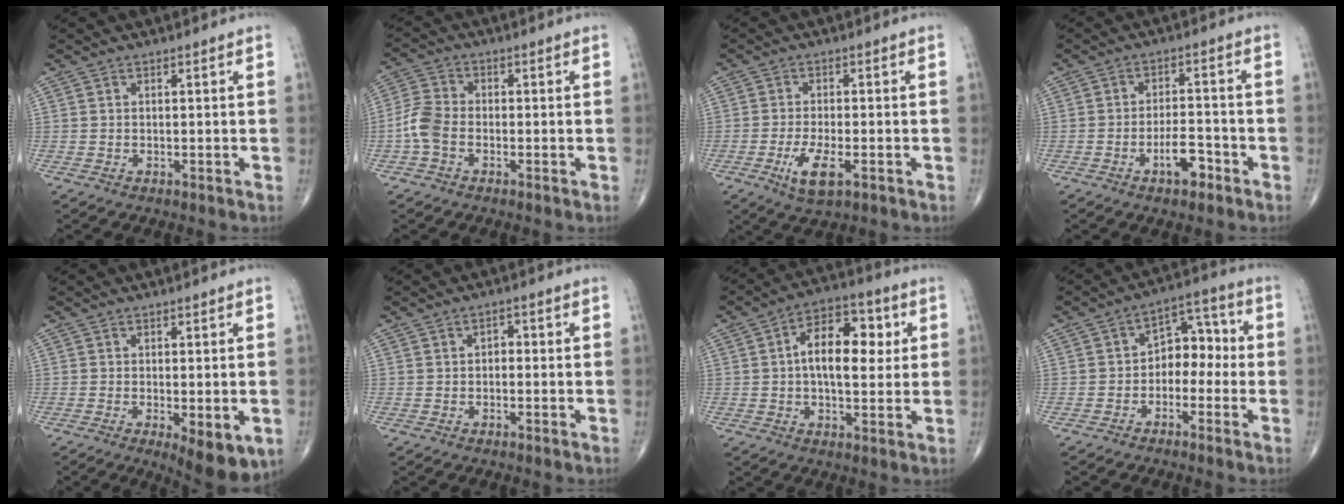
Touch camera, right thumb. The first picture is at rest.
{"total": 5.6, "force": [-1.9, 3.7, 3.8], "torque": [-0.086, 0.015, -0.049]}
{"total": 6.3, "force": [-2.6, 2.2, 5.3], "torque": [-0.103, 0.000, -0.042]}
{"total": 5.9, "force": [-3.2, 2.3, 4.4], "torque": [-0.067, 0.026, -0.052]}
{"total": 8.5, "force": [-2.9, 2.8, 7.5], "torque": [-0.102, -0.016, -0.038]}
{"total": 1.7, "force": [-0.2, 1.2, 1.2], "torque": [-0.006, 0.007, -0.009]}
{"total": 13.0, "force": [1.9, 7.1, 10.8], "torque": [-0.145, 0.017, 0.023]}
{"total": 8.0, "force": [-1.5, 5.6, 5.5], "torque": [-0.047, 0.043, -0.039]}